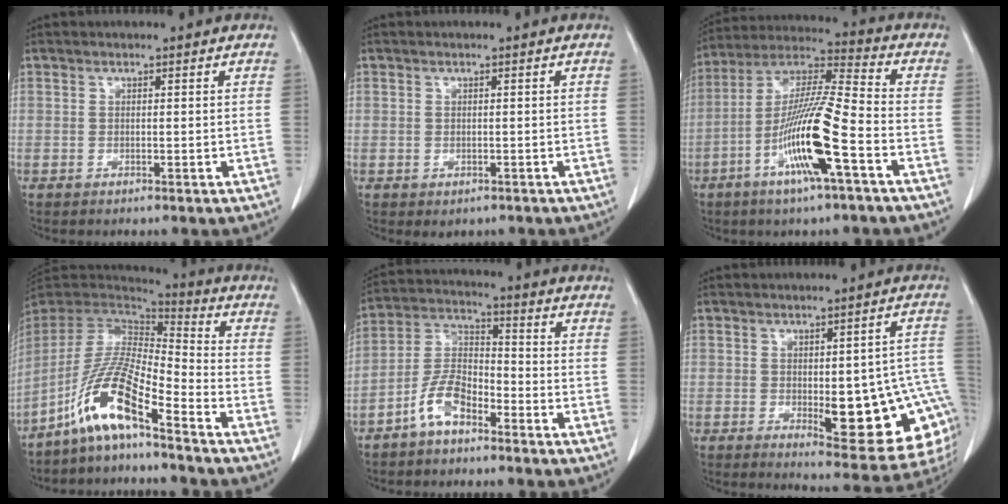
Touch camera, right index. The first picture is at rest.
{"total": 1.5, "force": [-0.7, 1.3, 0.4], "torque": [-0.006, 0.001, -0.002]}
{"total": 15.5, "force": [-5.8, 0.6, 14.4], "torque": [-0.284, -0.004, -0.111]}
{"total": 12.0, "force": [-7.8, 0.9, 9.0], "torque": [-0.189, -0.005, -0.153]}
{"total": 7.5, "force": [-4.8, 3.0, 4.9], "torque": [-0.114, 0.013, -0.099]}
{"total": 17.0, "force": [-2.8, 5.3, 16.0], "torque": [-0.128, 0.016, -0.012]}